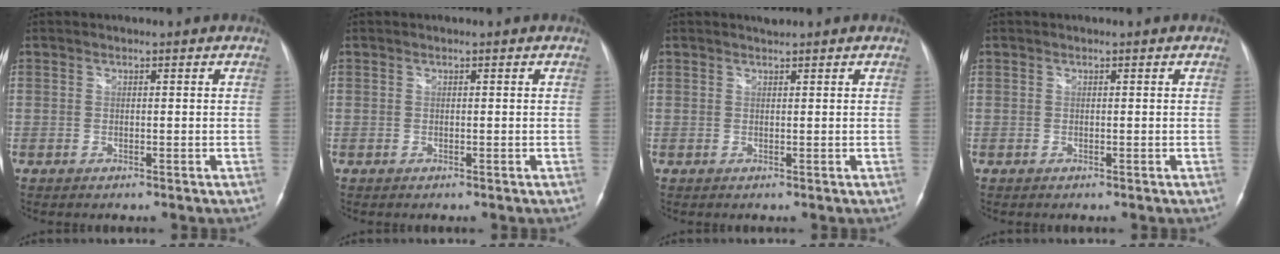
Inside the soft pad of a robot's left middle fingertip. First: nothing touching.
{"total": 0.0}
{"total": 0.7, "force": [0.7, -0.2, 0.0], "torque": [-0.009, 0.000, 0.014]}
{"total": 0.0}